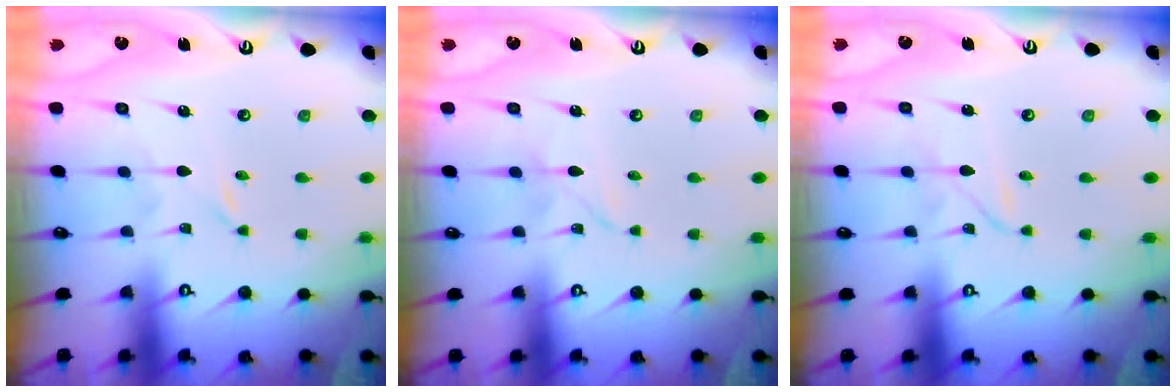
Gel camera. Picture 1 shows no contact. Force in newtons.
{"total": 2.9, "press": 2.9, "slide": 0.3}
{"total": 1.9, "press": 1.9, "slide": 0.2}